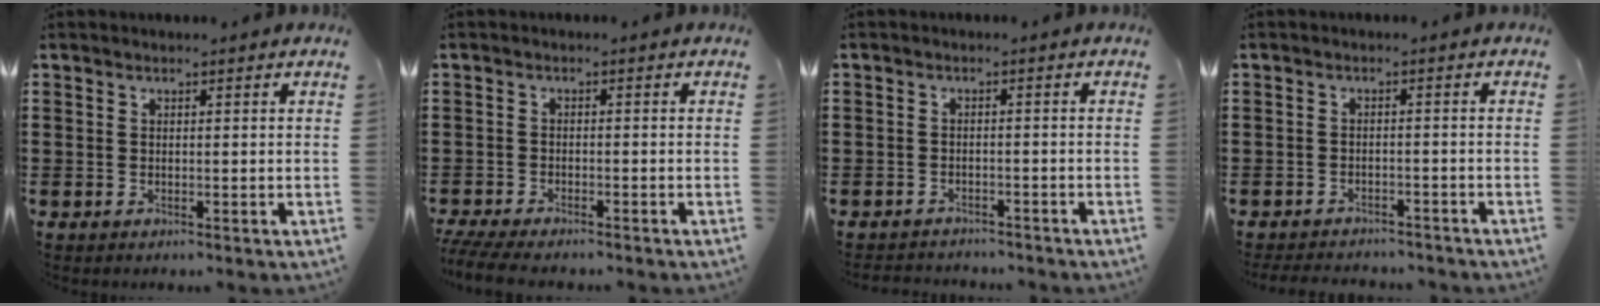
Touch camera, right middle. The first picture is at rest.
{"total": 2.7, "force": [-2.6, 0.1, 0.9], "torque": [-0.038, -0.009, -0.059]}
{"total": 2.0, "force": [-1.9, 0.4, -0.3], "torque": [-0.001, -0.001, -0.045]}
{"total": 2.4, "force": [-2.3, 0.2, 0.0], "torque": [-0.007, -0.003, -0.051]}